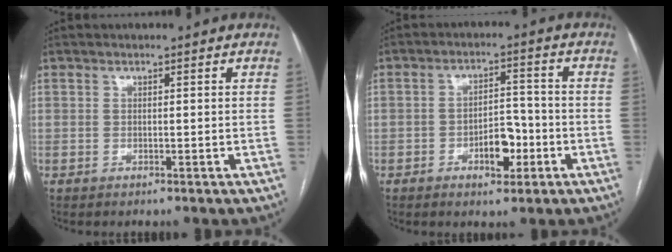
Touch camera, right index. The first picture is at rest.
{"total": 5.9, "force": [-2.3, 2.7, 4.7], "torque": [-0.071, 0.009, -0.032]}